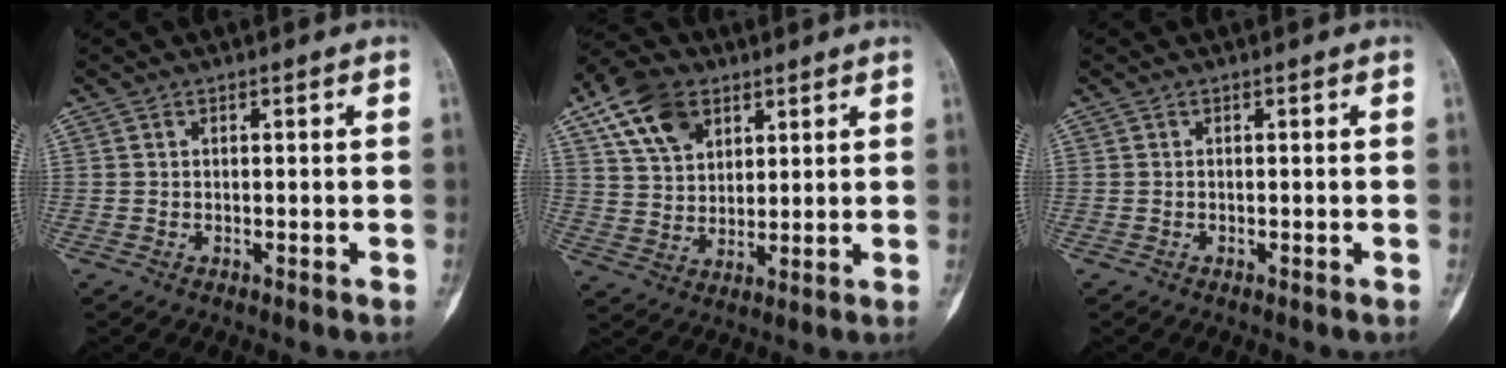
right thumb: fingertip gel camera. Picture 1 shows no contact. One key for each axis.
{"total": 11.5, "fx": 6.0, "fy": 7.9, "fz": 5.9, "tx": -0.089, "ty": -0.010, "tz": 0.113}
{"total": 0.0}